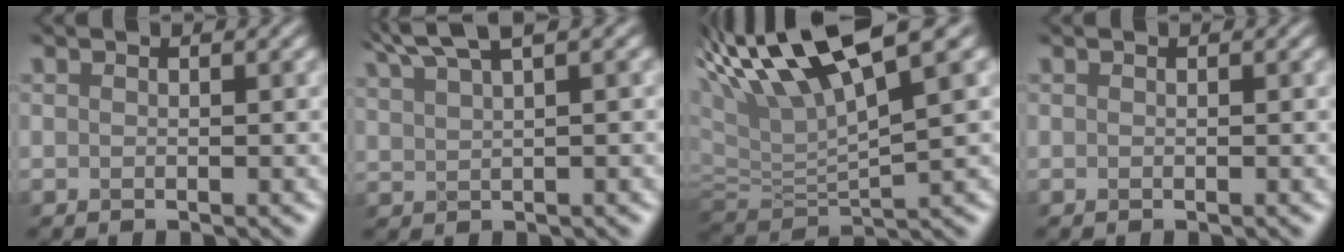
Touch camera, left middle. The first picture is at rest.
{"total": 3.9, "force": [3.2, 0.3, 2.1], "torque": [-0.053, 0.021, 0.073]}
{"total": 10.6, "force": [5.1, 2.5, 9.0], "torque": [-0.196, 0.028, 0.112]}
{"total": 0.0}